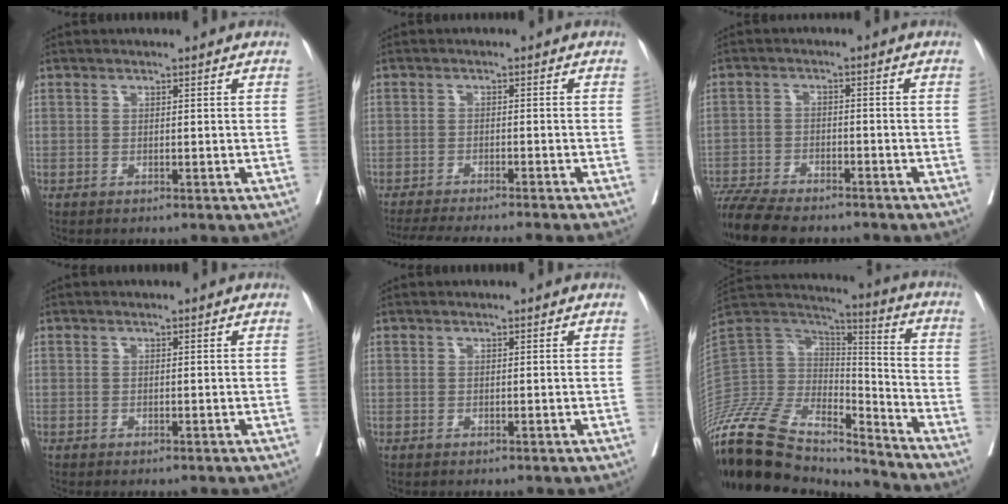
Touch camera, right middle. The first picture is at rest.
{"total": 12.4, "force": [-11.2, -0.5, 5.3], "torque": [-0.063, -0.024, -0.160]}
{"total": 11.9, "force": [-10.4, 2.5, 5.2], "torque": [-0.091, -0.014, -0.164]}
{"total": 0.6, "force": [-0.6, 0.1, 0.3], "torque": [-0.009, -0.003, -0.009]}
{"total": 0.0}
{"total": 26.8, "force": [-23.6, 7.6, 10.1], "torque": [-0.250, 0.001, -0.408]}